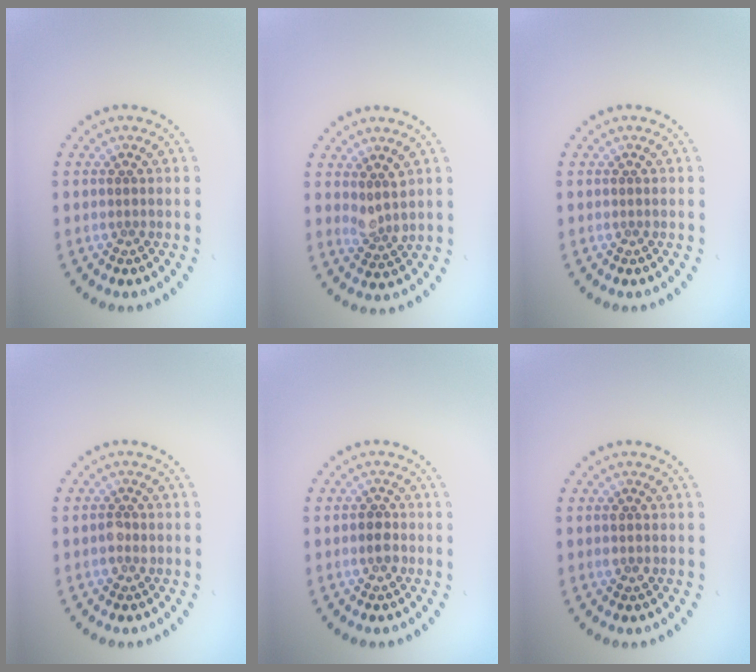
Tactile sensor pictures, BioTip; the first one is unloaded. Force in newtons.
{"total": 1.8, "press": 1.5, "slide": 1.1}
{"total": 0.0}
{"total": 1.1, "press": 1.1, "slide": 0.2}
{"total": 1.3, "press": 1.3, "slide": 0.4}
{"total": 1.1, "press": 1.1, "slide": 0.2}